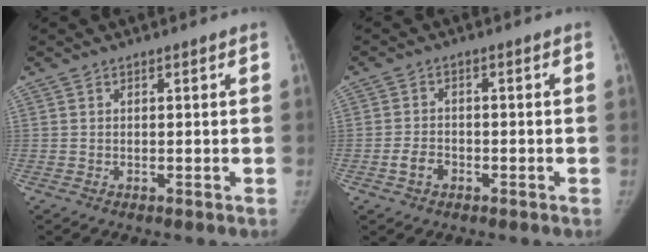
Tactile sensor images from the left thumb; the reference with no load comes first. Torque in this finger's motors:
{"motor_torque": [-0.06, 0.08, 0.04, 0.07, 0.00]}